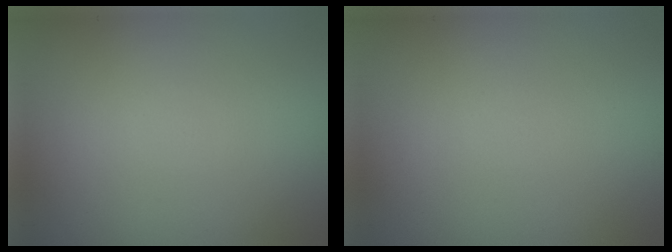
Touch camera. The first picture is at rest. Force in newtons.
{"total": 0.0}